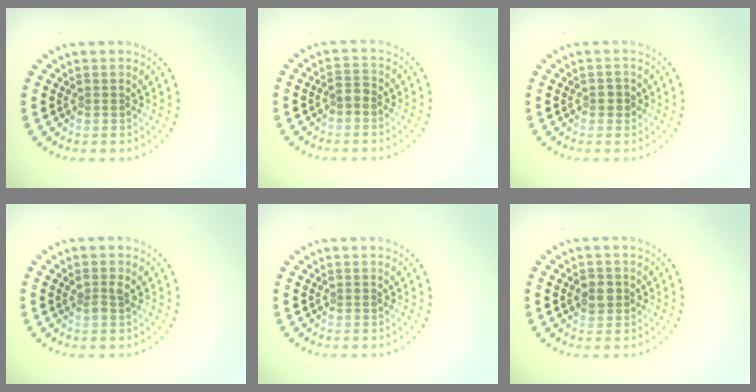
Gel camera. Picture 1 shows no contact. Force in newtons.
{"total": 1.2, "press": 1.1, "slide": 0.4}
{"total": 1.0, "press": 1.0, "slide": 0.2}
{"total": 0.9, "press": 0.9, "slide": 0.3}
{"total": 0.0}
{"total": 1.8, "press": 1.7, "slide": 0.6}